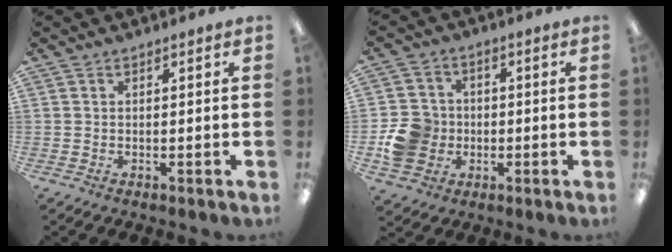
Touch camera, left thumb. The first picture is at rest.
{"total": 9.6, "force": [-1.5, 9.0, 3.1], "torque": [-0.062, 0.017, -0.020]}